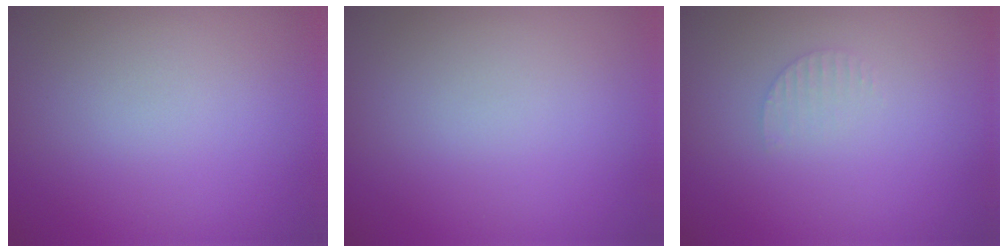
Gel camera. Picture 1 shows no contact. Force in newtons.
{"total": 0.0}
{"total": 0.8, "press": 0.8, "slide": 0.2}